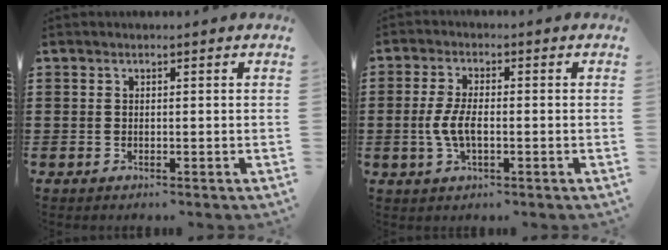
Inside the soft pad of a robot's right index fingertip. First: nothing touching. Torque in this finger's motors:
{"motor_torque": [1.67, -0.26, 0.66, 0.15]}